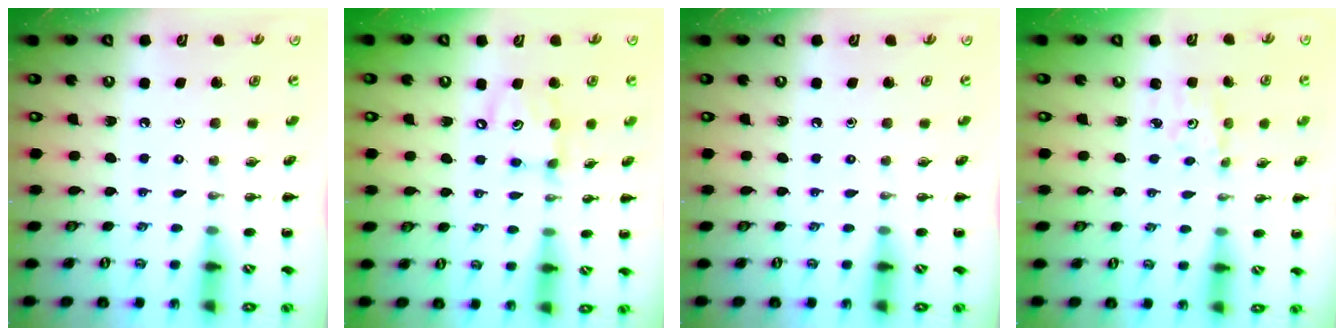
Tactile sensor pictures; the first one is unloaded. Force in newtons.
{"total": 9.6, "press": 9.5, "slide": 1.9}
{"total": 0.0}
{"total": 1.9, "press": 1.9, "slide": 0.5}